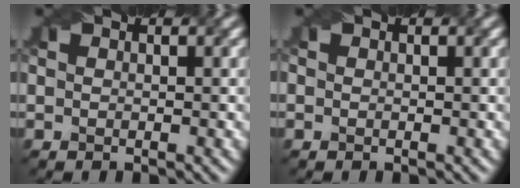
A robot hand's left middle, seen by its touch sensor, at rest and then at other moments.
{"total": 0.5, "force": [0.1, 0.4, 0.3], "torque": [-0.004, 0.005, -0.004]}